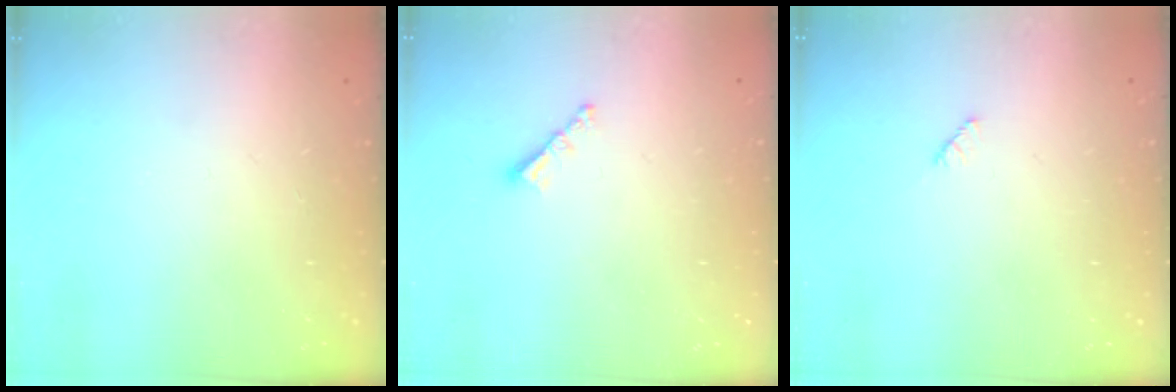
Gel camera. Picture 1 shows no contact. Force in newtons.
{"total": 3.1, "press": 3.1, "slide": 0.3}
{"total": 1.9, "press": 1.9, "slide": 0.3}